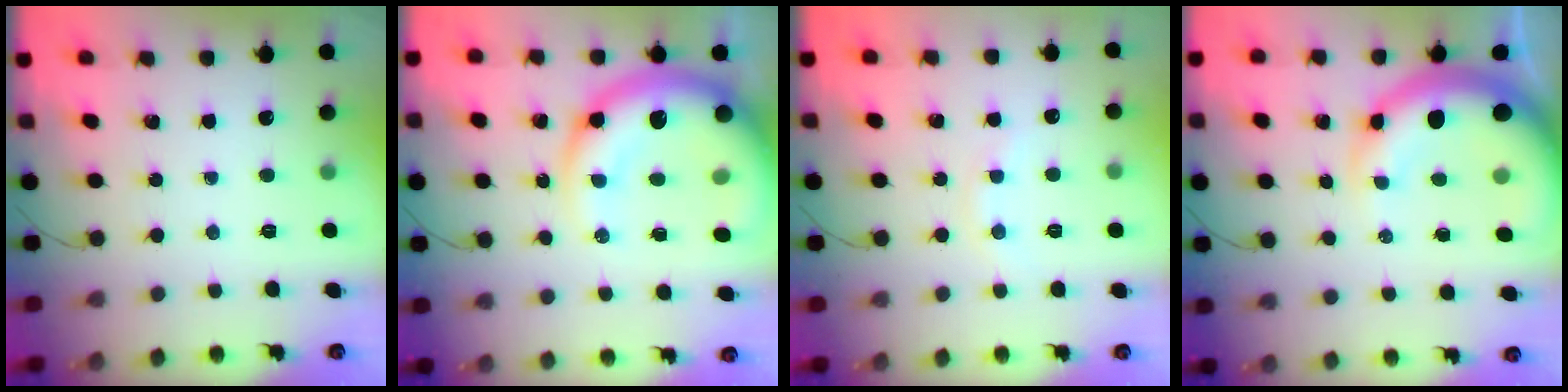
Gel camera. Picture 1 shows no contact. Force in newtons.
{"total": 20.2, "press": 19.6, "slide": 4.9}
{"total": 6.1, "press": 5.8, "slide": 1.8}
{"total": 11.4, "press": 10.9, "slide": 3.1}